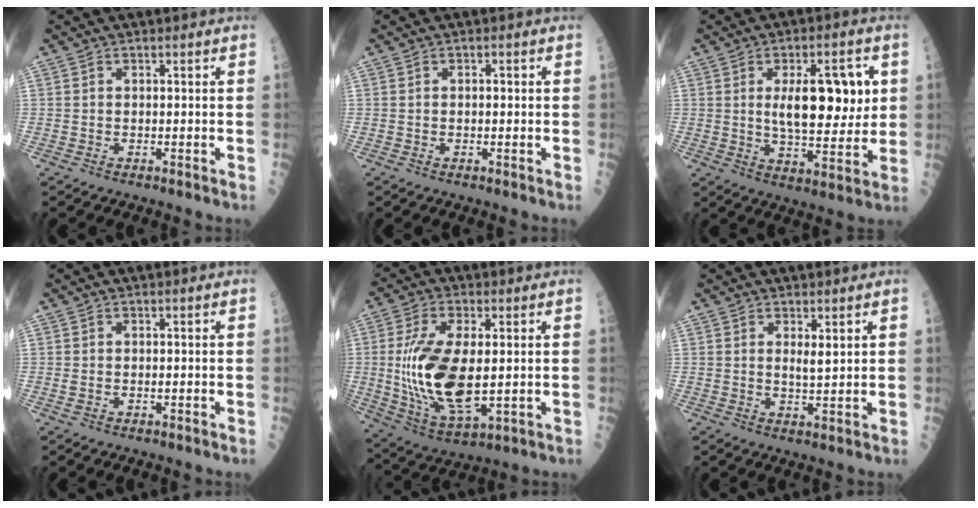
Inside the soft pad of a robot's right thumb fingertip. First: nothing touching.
{"total": 0.6, "force": [0.0, 0.2, 0.5], "torque": [-0.007, 0.000, 0.000]}
{"total": 14.2, "force": [2.9, 5.9, 12.6], "torque": [-0.160, -0.014, 0.049]}
{"total": 0.8, "force": [0.0, 0.4, 0.7], "torque": [-0.015, 0.002, 0.001]}
{"total": 17.1, "force": [0.1, 7.2, 15.5], "torque": [-0.315, -0.019, 0.015]}
{"total": 2.3, "force": [1.2, 0.7, 1.9], "torque": [-0.029, -0.012, 0.023]}